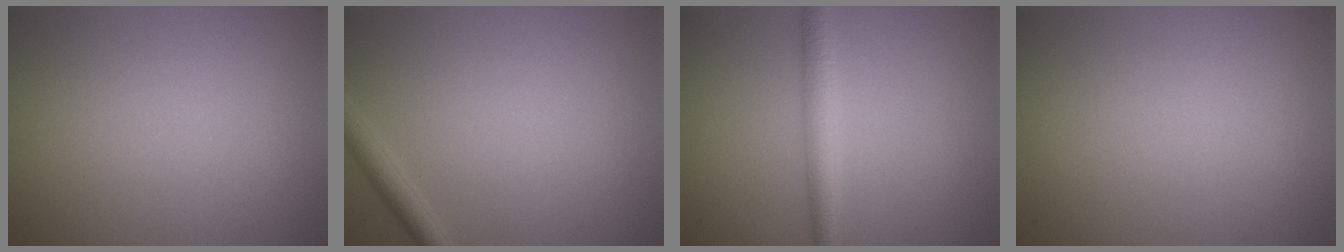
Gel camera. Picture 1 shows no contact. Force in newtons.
{"total": 1.8, "press": 1.8, "slide": 0.1}
{"total": 2.9, "press": 2.9, "slide": 0.1}
{"total": 0.0}